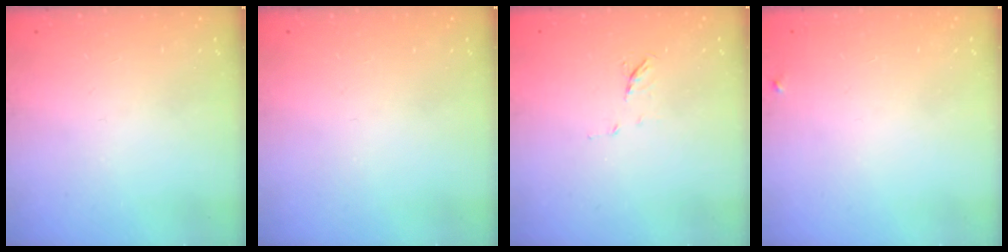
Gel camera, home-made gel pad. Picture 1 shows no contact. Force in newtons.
{"total": 0.0}
{"total": 4.9, "press": 4.8, "slide": 1.3}
{"total": 3.3, "press": 3.3, "slide": 0.4}